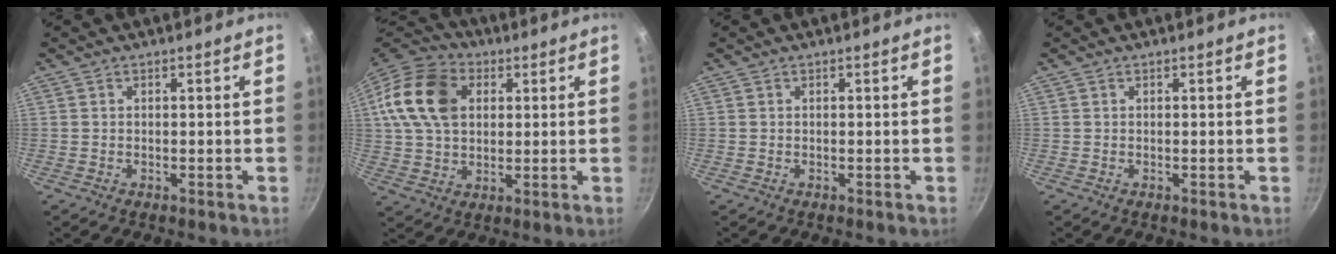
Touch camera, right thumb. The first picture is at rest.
{"total": 17.7, "force": [4.3, 12.7, 11.6], "torque": [-0.211, 0.018, 0.068]}
{"total": 0.0}
{"total": 0.0}